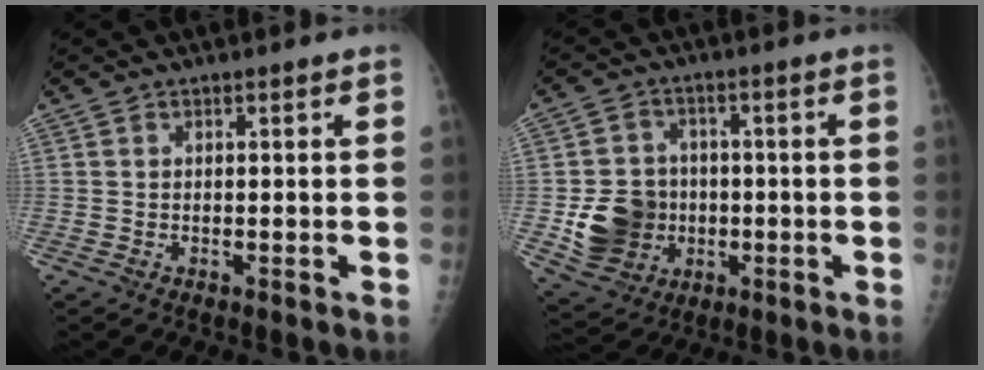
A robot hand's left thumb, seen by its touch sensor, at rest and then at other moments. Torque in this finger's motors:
{"motor_torque": [0.02, 1.23, 0.22, -0.07, 0.08]}